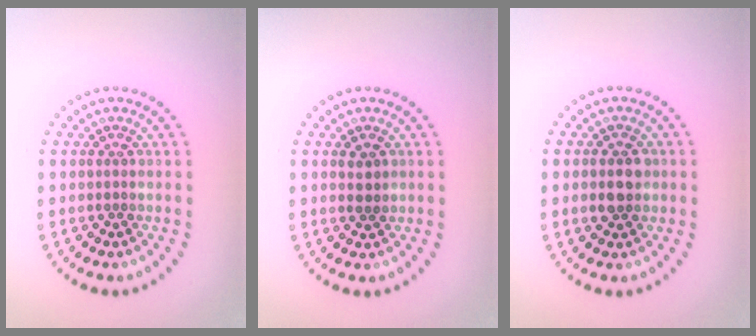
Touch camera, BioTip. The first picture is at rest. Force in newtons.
{"total": 1.3, "press": 1.2, "slide": 0.5}
{"total": 2.5, "press": 2.5, "slide": 0.2}